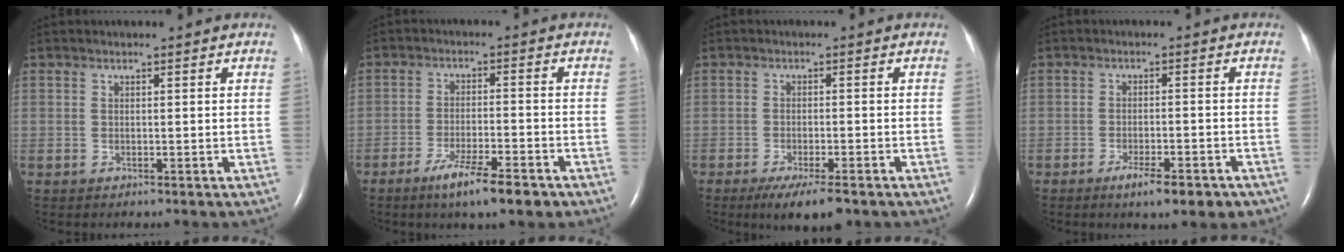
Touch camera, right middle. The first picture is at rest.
{"total": 7.9, "force": [-5.3, 0.9, 5.8], "torque": [-0.104, -0.013, -0.086]}
{"total": 7.0, "force": [-4.9, 1.2, 4.8], "torque": [-0.075, -0.016, -0.073]}
{"total": 6.1, "force": [-4.1, 1.3, 4.4], "torque": [-0.062, -0.006, -0.054]}